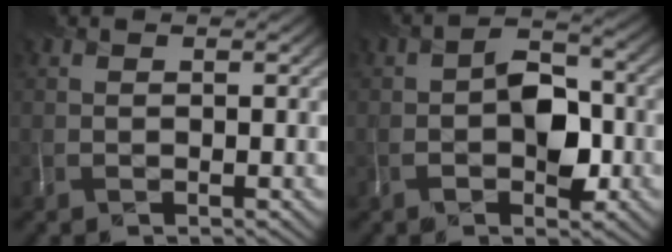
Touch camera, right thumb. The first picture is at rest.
{"total": 4.7, "force": [-1.4, 2.6, 3.7], "torque": [-0.051, 0.016, -0.024]}